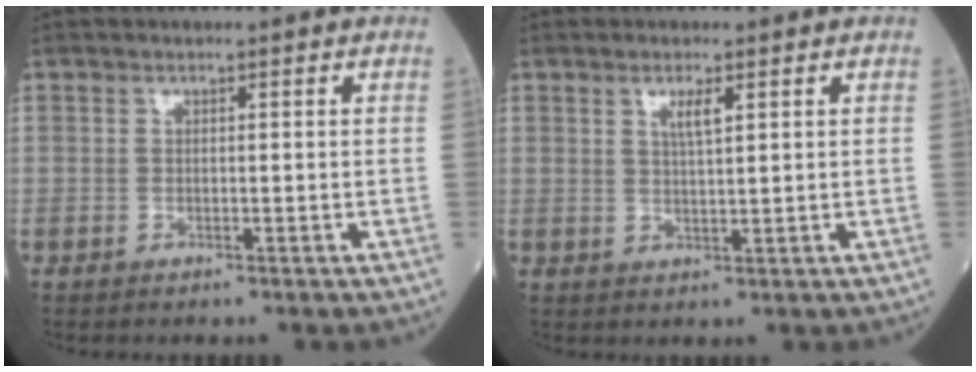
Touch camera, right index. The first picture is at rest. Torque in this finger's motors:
{"motor_torque": [0.06, 0.10, 0.04, 0.05]}